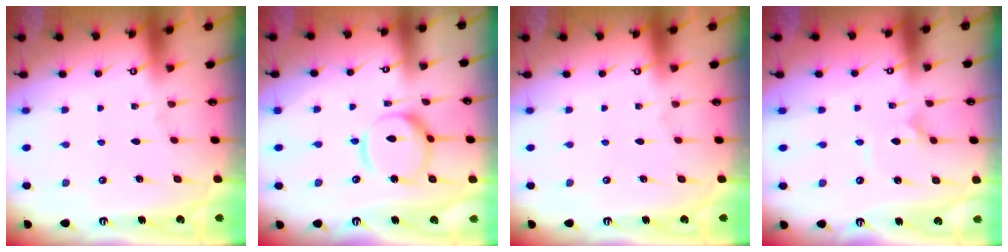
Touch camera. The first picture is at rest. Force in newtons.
{"total": 11.8, "press": 11.8, "slide": 1.1}
{"total": 0.0}
{"total": 2.3, "press": 2.3, "slide": 0.1}